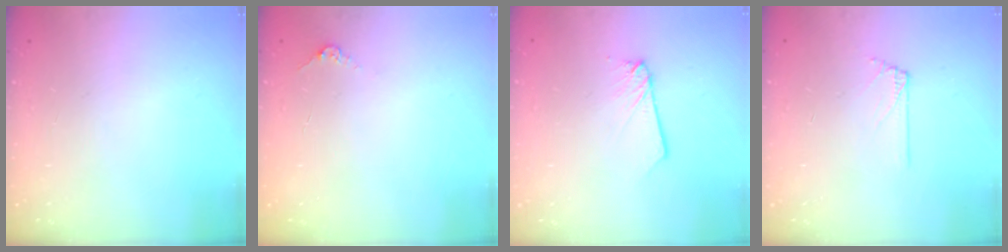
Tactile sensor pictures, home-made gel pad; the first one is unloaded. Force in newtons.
{"total": 3.7, "press": 3.6, "slide": 0.4}
{"total": 1.7, "press": 1.7, "slide": 0.1}
{"total": 3.9, "press": 3.8, "slide": 0.6}